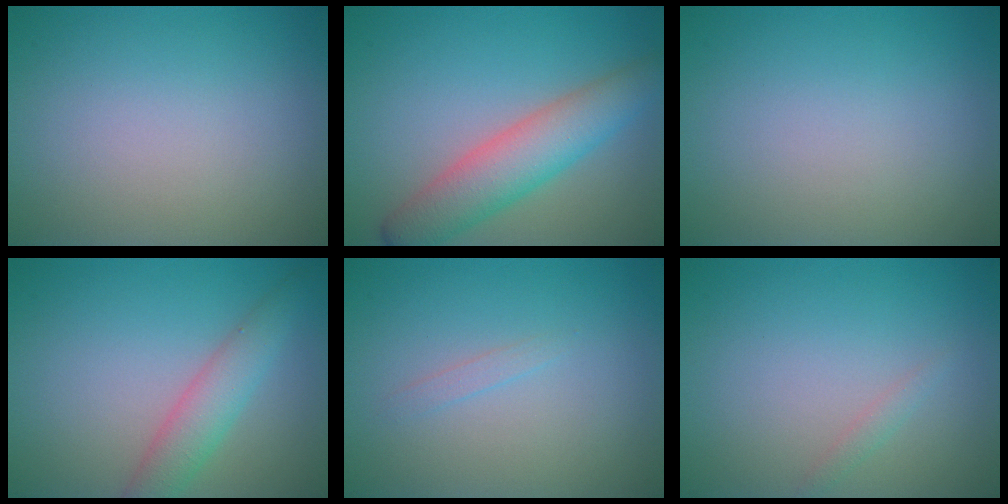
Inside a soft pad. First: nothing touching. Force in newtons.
{"total": 5.6, "press": 5.6, "slide": 0.3}
{"total": 0.0}
{"total": 3.4, "press": 3.4, "slide": 0.2}
{"total": 0.7, "press": 0.7, "slide": 0.0}
{"total": 0.8, "press": 0.8, "slide": 0.0}